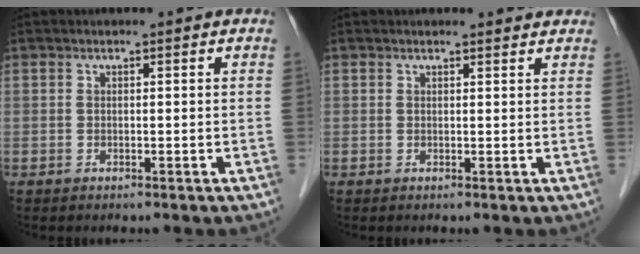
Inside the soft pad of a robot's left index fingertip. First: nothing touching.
{"total": 2.9, "force": [2.8, 0.8, 0.4], "torque": [0.001, 0.002, 0.025]}